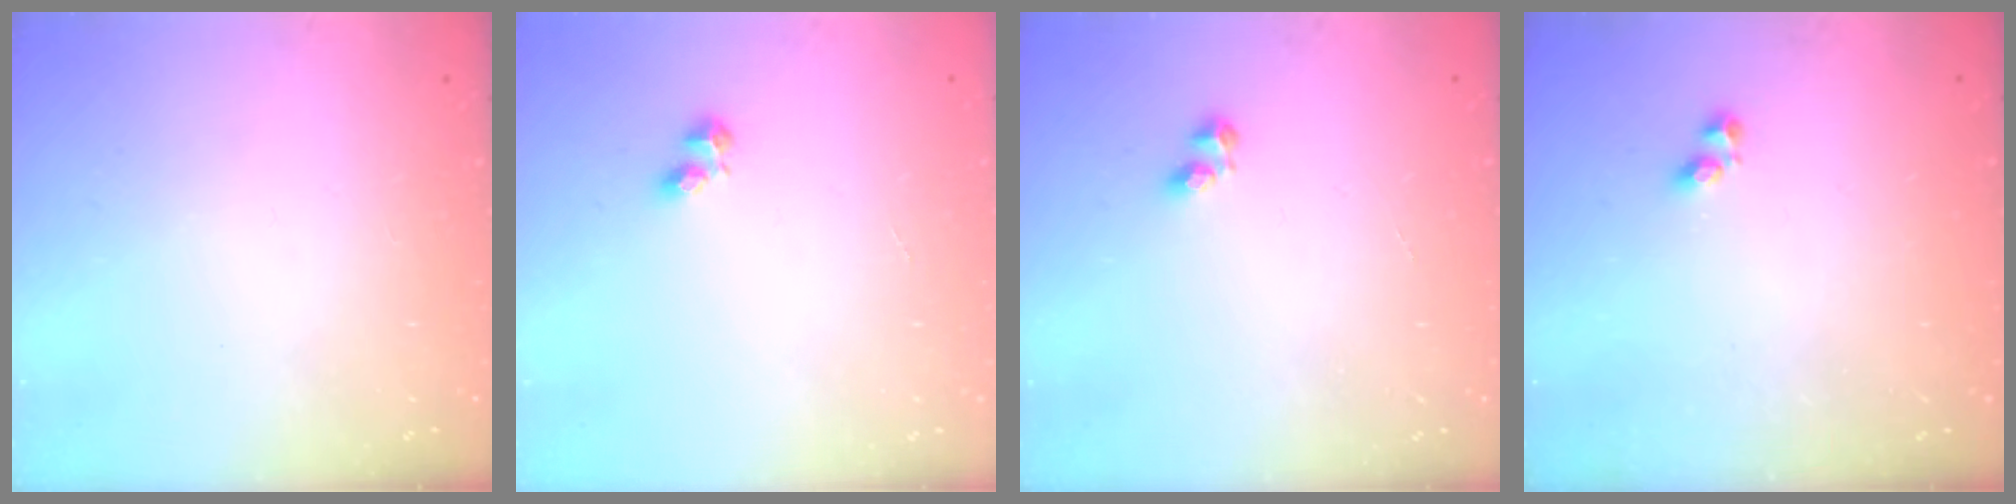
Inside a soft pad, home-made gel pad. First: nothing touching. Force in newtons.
{"total": 3.8, "press": 3.8, "slide": 0.7}
{"total": 2.5, "press": 2.3, "slide": 0.9}
{"total": 1.6, "press": 1.5, "slide": 0.3}